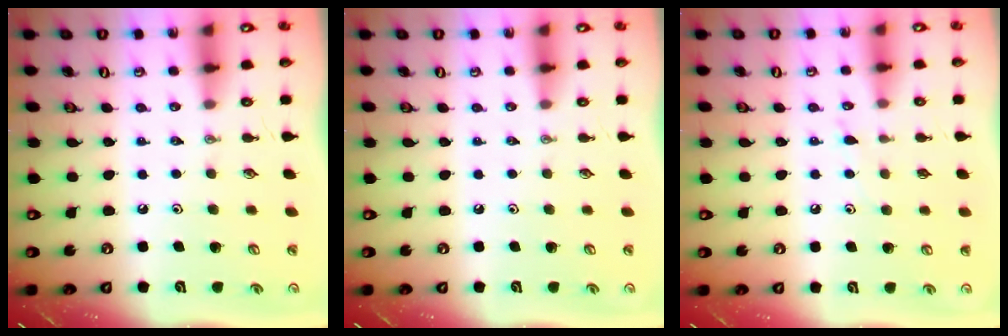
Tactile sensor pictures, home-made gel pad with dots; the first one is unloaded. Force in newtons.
{"total": 0.0}
{"total": 5.4, "press": 5.3, "slide": 0.5}